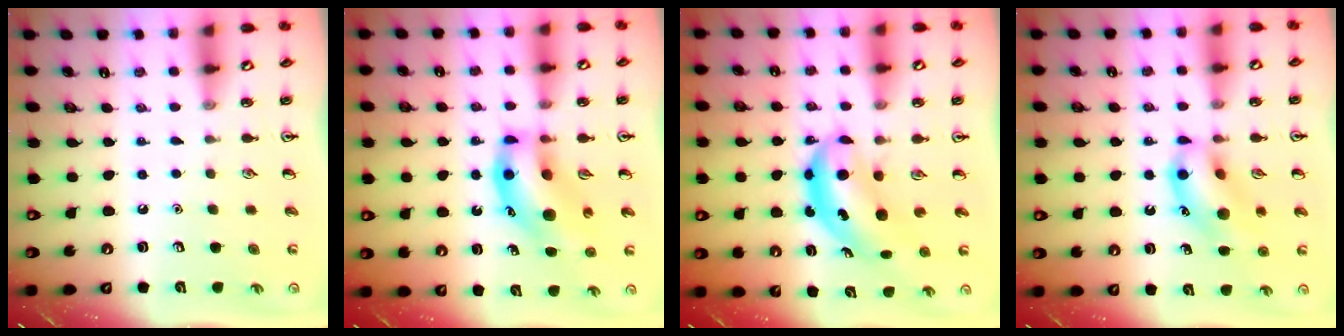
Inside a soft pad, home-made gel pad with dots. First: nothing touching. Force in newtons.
{"total": 14.8, "press": 14.3, "slide": 3.9}
{"total": 6.3, "press": 6.0, "slide": 1.6}
{"total": 14.1, "press": 13.8, "slide": 2.7}